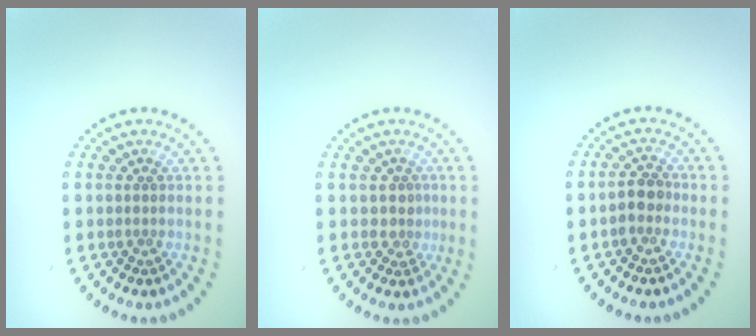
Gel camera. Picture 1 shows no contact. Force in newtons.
{"total": 1.2, "press": 0.7, "slide": 1.0}
{"total": 1.7, "press": 1.6, "slide": 0.8}